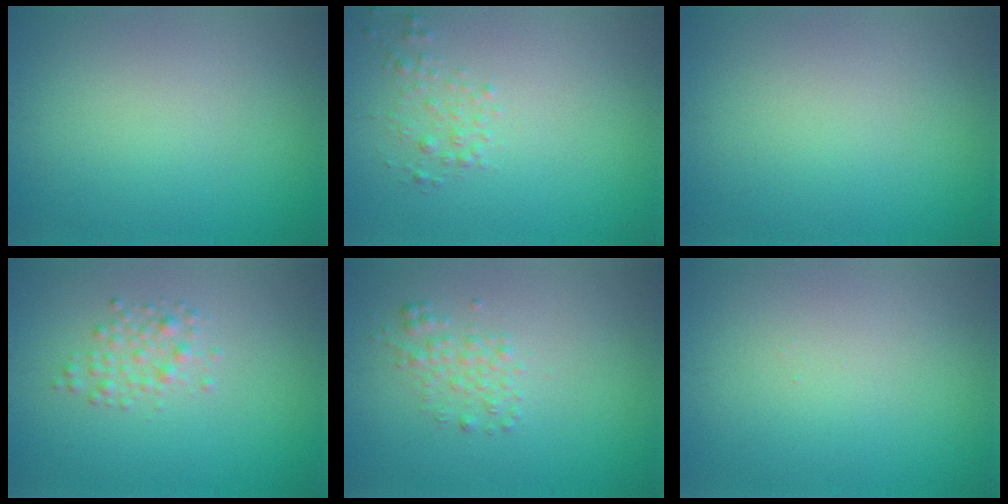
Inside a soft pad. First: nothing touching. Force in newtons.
{"total": 1.4, "press": 1.4, "slide": 0.0}
{"total": 0.0}
{"total": 1.9, "press": 1.9, "slide": 0.1}
{"total": 1.8, "press": 1.8, "slide": 0.0}
{"total": 0.0}